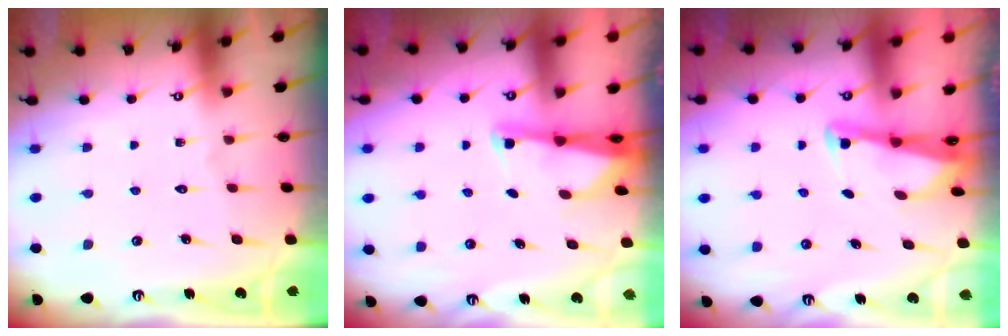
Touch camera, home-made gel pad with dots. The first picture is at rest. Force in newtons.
{"total": 2.9, "press": 2.8, "slide": 0.5}
{"total": 2.5, "press": 2.5, "slide": 0.2}